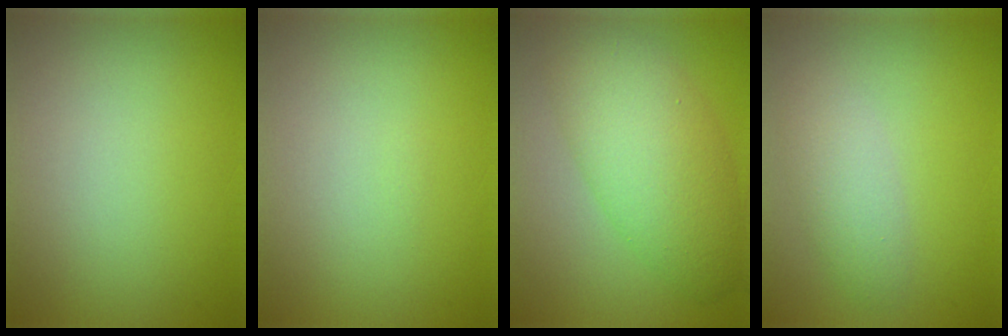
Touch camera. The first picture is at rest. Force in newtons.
{"total": 0.0}
{"total": 6.8, "press": 6.8, "slide": 0.3}
{"total": 2.4, "press": 2.4, "slide": 0.1}